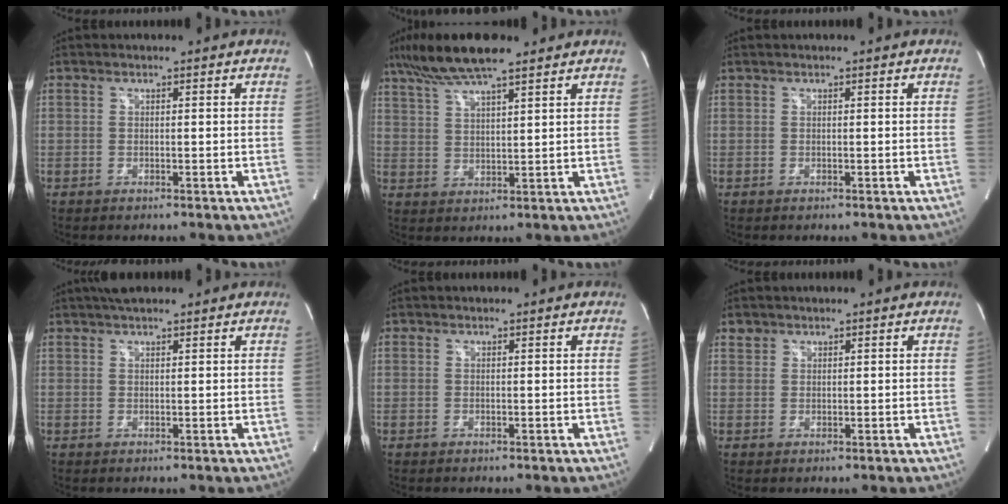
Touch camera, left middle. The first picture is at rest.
{"total": 10.8, "force": [8.2, 1.5, 6.8], "torque": [-0.132, 0.023, 0.147]}
{"total": 0.0}
{"total": 4.1, "force": [3.4, 0.8, 2.2], "torque": [-0.041, 0.025, 0.058]}
{"total": 0.0}
{"total": 1.3, "force": [1.0, 0.9, -0.1], "torque": [0.011, 0.005, 0.014]}